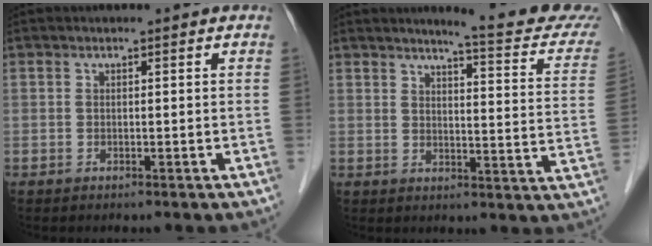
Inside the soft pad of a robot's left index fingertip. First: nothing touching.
{"total": 13.7, "force": [12.4, 0.2, 5.7], "torque": [-0.063, -0.050, 0.130]}